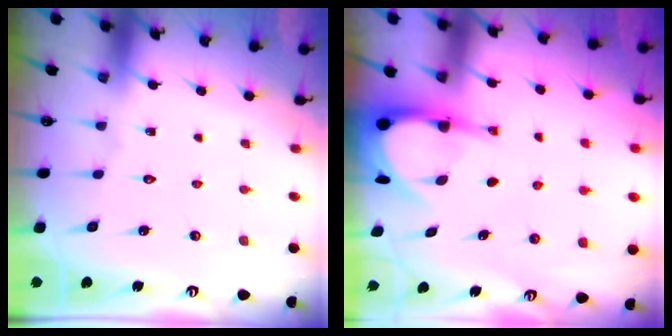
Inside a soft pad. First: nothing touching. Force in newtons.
{"total": 4.8, "press": 4.8, "slide": 0.3}